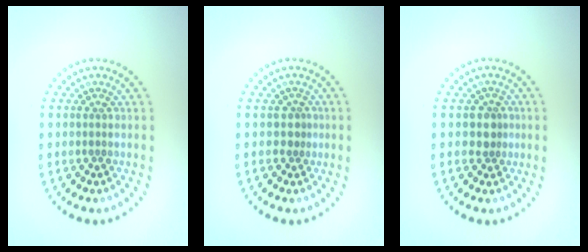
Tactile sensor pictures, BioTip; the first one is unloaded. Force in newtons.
{"total": 0.9, "press": 0.7, "slide": 0.7}
{"total": 1.8, "press": 1.5, "slide": 1.0}